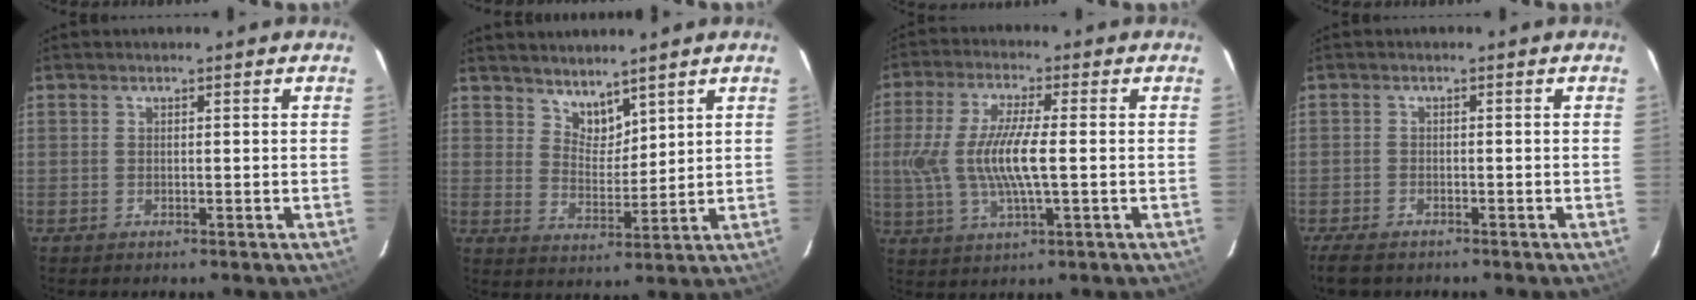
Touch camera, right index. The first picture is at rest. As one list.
[{"total": 5.6, "force": [4.9, 2.3, 1.6], "torque": [-0.017, -0.001, 0.092]}, {"total": 11.6, "force": [-0.5, 2.6, 11.3], "torque": [-0.227, -0.005, -0.007]}, {"total": 4.9, "force": [-3.9, 2.1, 2.0], "torque": [-0.059, -0.014, -0.068]}]